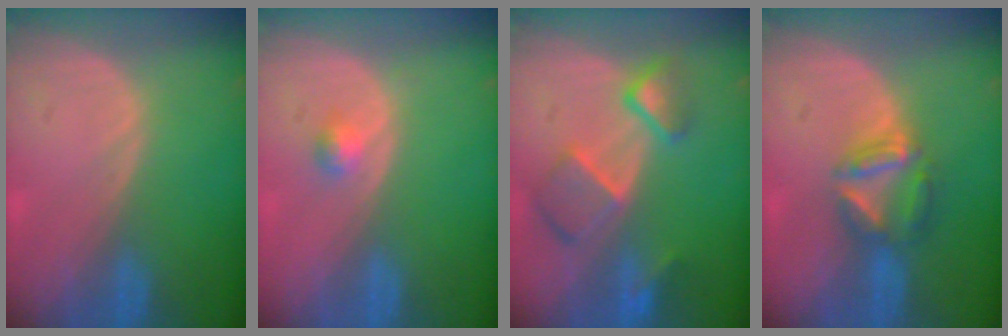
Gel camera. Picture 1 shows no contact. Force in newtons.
{"total": 1.8, "press": 1.6, "slide": 0.9}
{"total": 7.7, "press": 6.7, "slide": 3.9}
{"total": 6.1, "press": 5.5, "slide": 2.7}